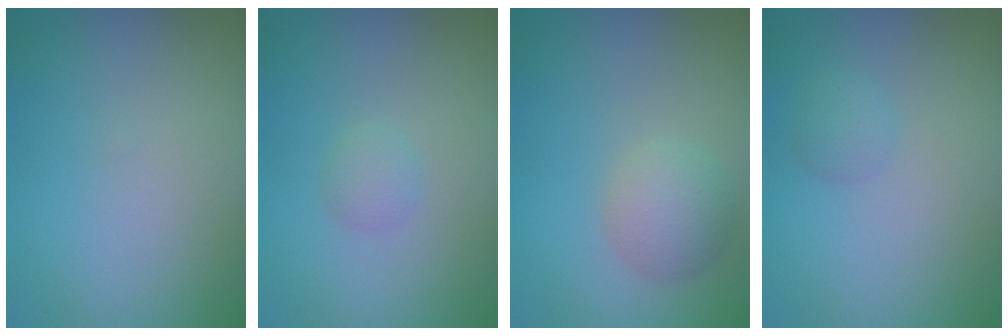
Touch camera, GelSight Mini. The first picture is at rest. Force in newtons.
{"total": 1.2, "press": 1.2, "slide": 0.1}
{"total": 2.7, "press": 2.7, "slide": 0.2}
{"total": 1.2, "press": 1.2, "slide": 0.1}